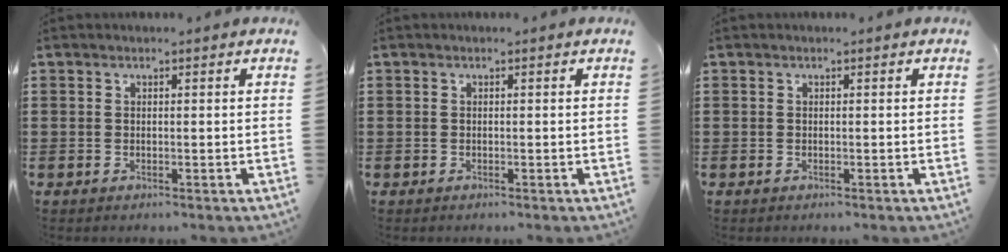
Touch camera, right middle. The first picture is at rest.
{"total": 0.0}
{"total": 0.0}